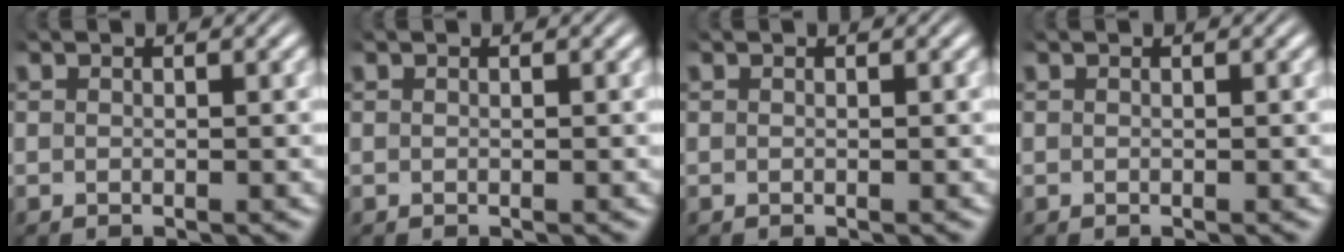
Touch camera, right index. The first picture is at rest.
{"total": 0.0}
{"total": 0.0}
{"total": 0.0}